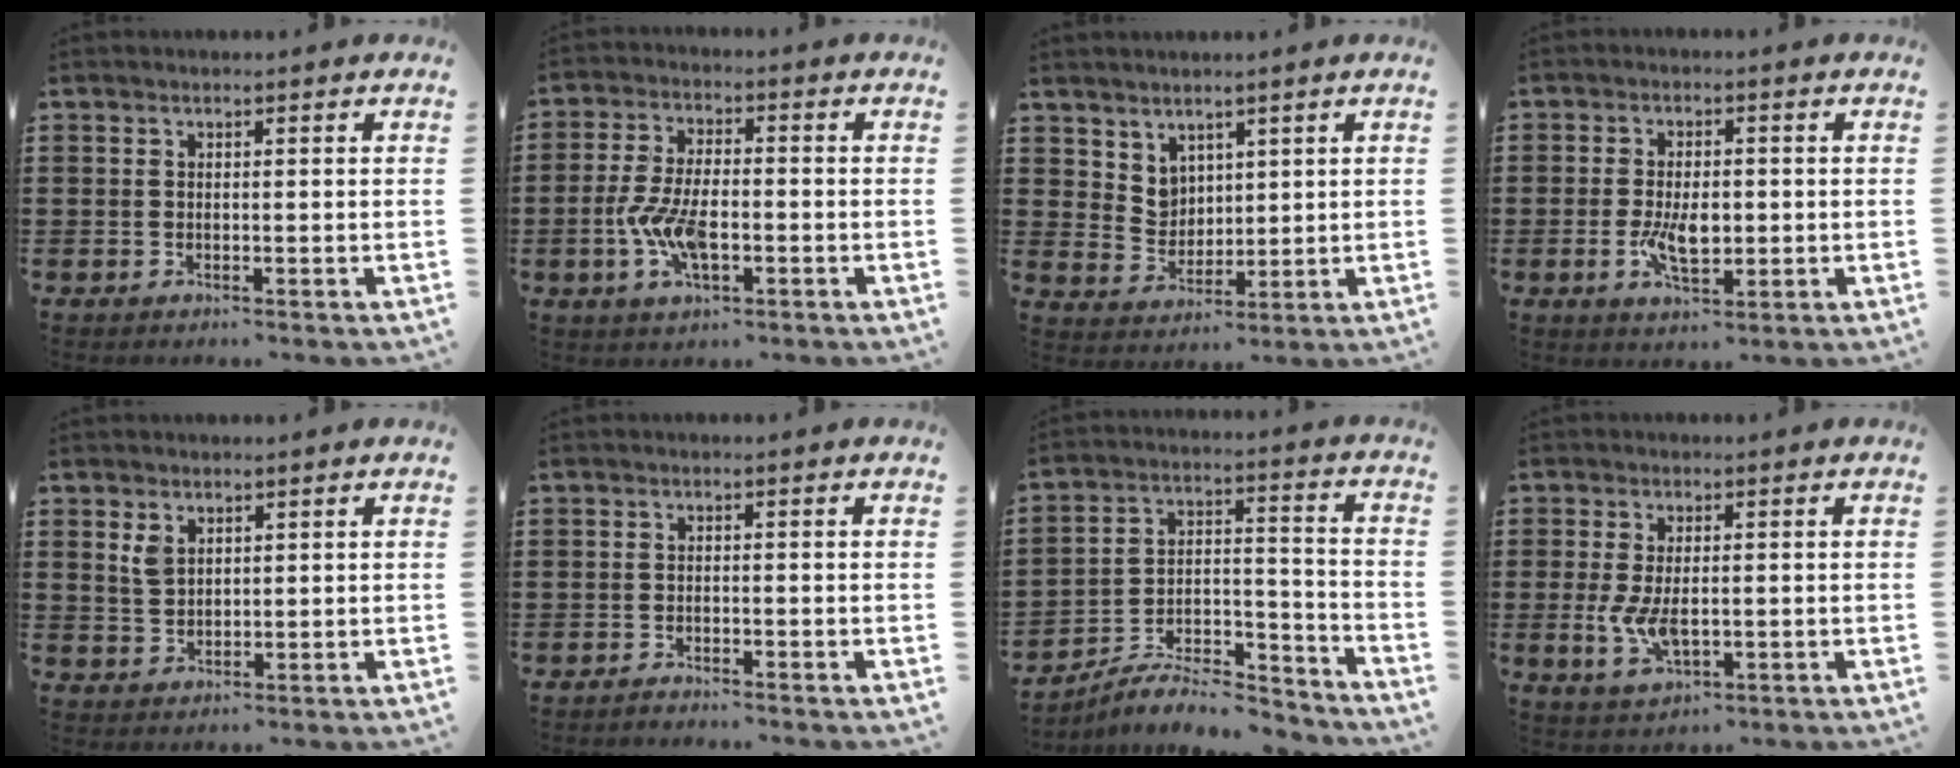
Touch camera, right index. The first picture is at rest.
{"total": 7.9, "force": [-2.3, 3.6, 6.7], "torque": [-0.155, -0.004, -0.046]}
{"total": 4.4, "force": [3.3, 2.8, 0.4], "torque": [-0.024, -0.003, 0.064]}
{"total": 5.7, "force": [-0.8, 2.6, 5.0], "torque": [-0.094, -0.006, -0.016]}
{"total": 2.7, "force": [1.6, 1.6, 1.5], "torque": [-0.035, 0.004, 0.030]}
{"total": 1.2, "force": [-1.2, -0.1, -0.1], "torque": [-0.002, 0.002, -0.024]}
{"total": 8.2, "force": [-7.5, 1.9, 2.9], "torque": [-0.037, 0.022, -0.141]}
{"total": 5.6, "force": [-0.5, 2.7, 4.9], "torque": [-0.118, -0.008, -0.013]}